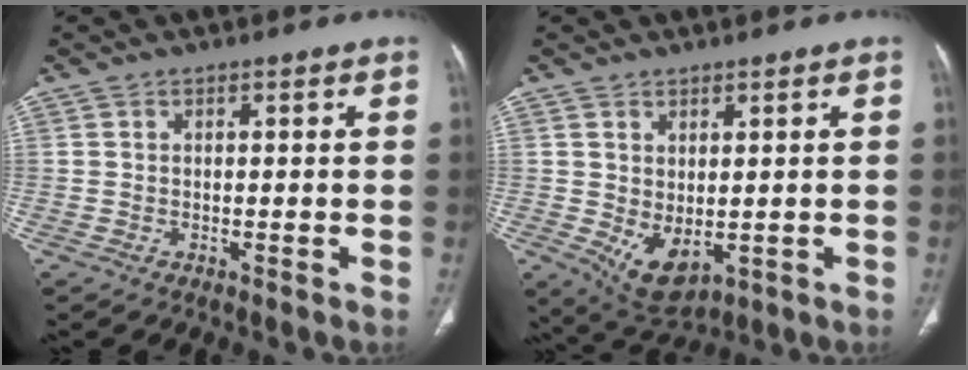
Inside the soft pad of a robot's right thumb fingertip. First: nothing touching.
{"total": 6.5, "force": [-0.6, 3.8, 5.3], "torque": [-0.080, -0.010, 0.015]}